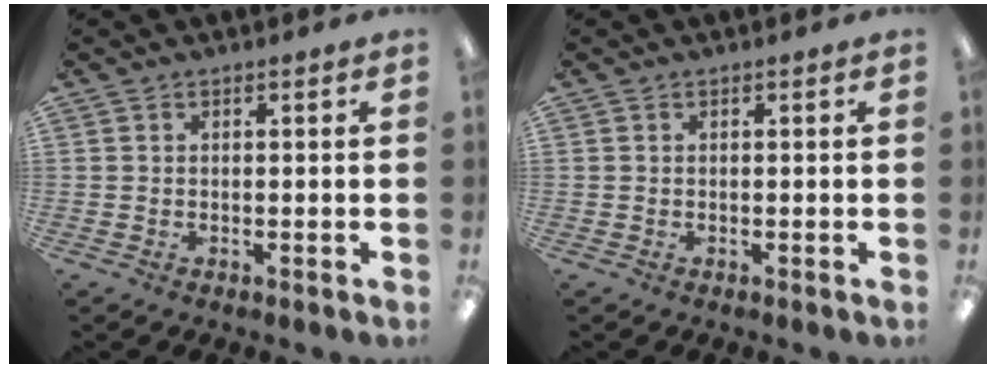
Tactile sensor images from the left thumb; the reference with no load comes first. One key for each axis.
{"total": 0.0}